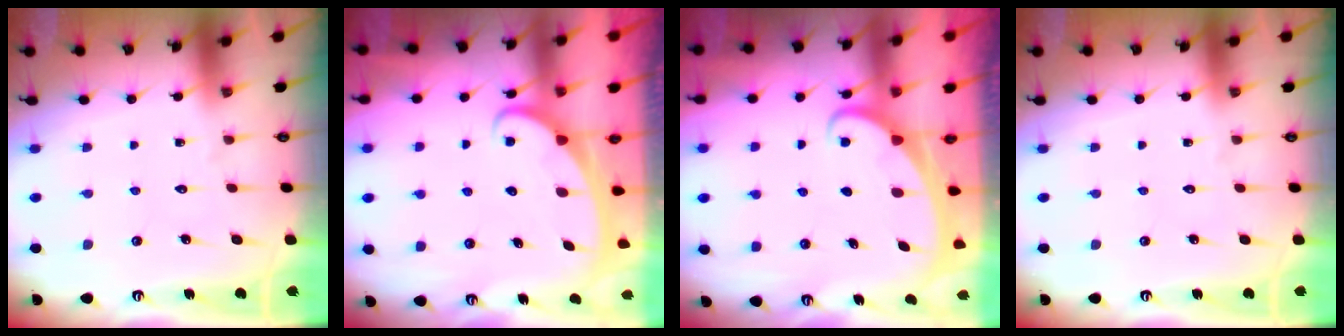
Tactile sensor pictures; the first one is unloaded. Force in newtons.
{"total": 2.4, "press": 2.4, "slide": 0.3}
{"total": 1.9, "press": 1.9, "slide": 0.1}
{"total": 0.0}